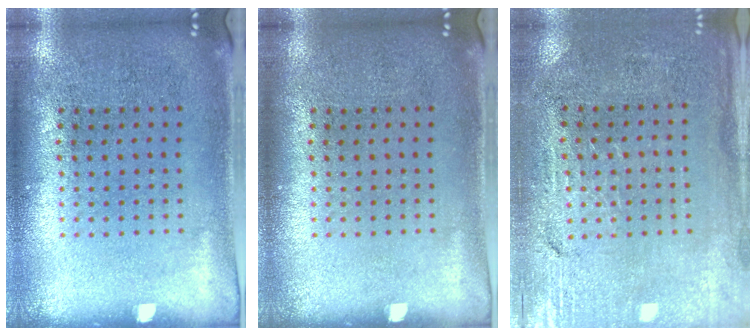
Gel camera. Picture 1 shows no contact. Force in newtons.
{"total": 0.0}
{"total": 3.2, "press": 3.0, "slide": 1.0}